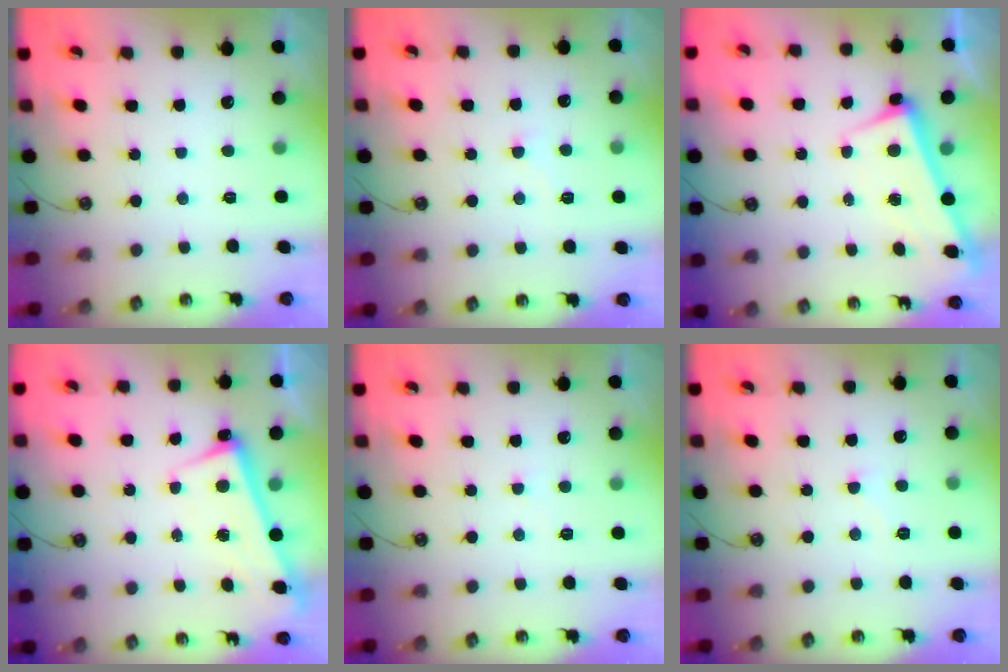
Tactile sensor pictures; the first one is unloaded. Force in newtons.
{"total": 3.7, "press": 3.6, "slide": 0.5}
{"total": 2.5, "press": 2.5, "slide": 0.6}
{"total": 2.6, "press": 2.5, "slide": 0.7}
{"total": 1.4, "press": 1.4, "slide": 0.3}
{"total": 3.9, "press": 3.9, "slide": 0.4}